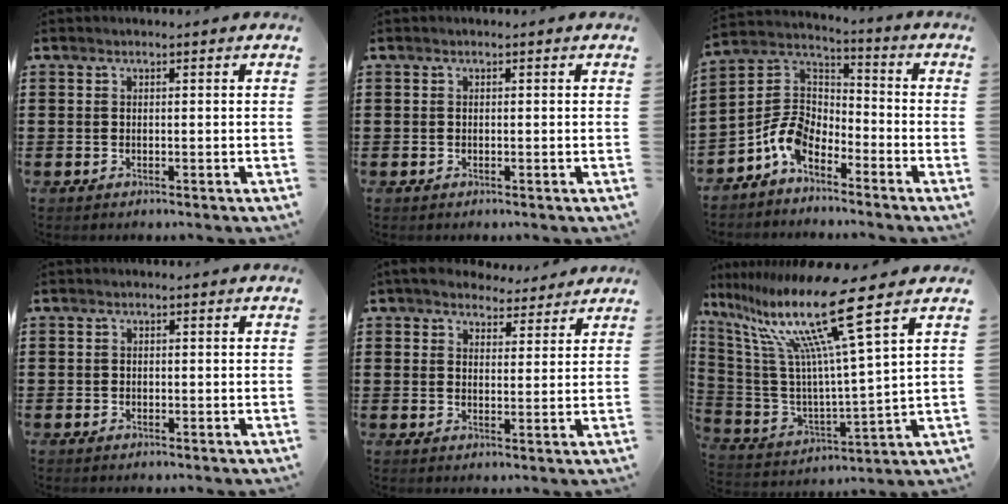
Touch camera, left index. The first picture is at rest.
{"total": 0.0}
{"total": 8.3, "force": [-5.6, 4.5, 4.3], "torque": [-0.124, 0.004, -0.118]}
{"total": 0.5, "force": [0.0, 0.5, 0.2], "torque": [-0.005, 0.003, 0.000]}
{"total": 4.7, "force": [4.4, 1.3, 1.0], "torque": [-0.035, -0.011, 0.081]}
{"total": 15.9, "force": [10.6, 0.8, 11.8], "torque": [-0.250, -0.069, 0.162]}